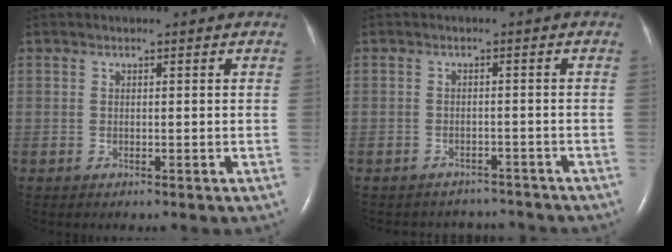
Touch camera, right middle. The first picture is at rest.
{"total": 6.0, "force": [-5.6, 2.0, -0.3], "torque": [0.000, 0.012, -0.066]}